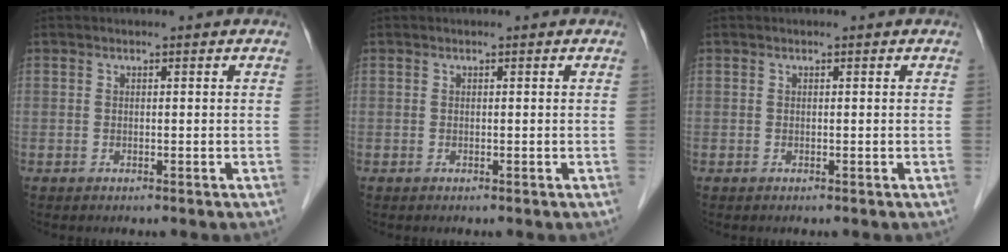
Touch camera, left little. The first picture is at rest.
{"total": 0.0}
{"total": 0.0}